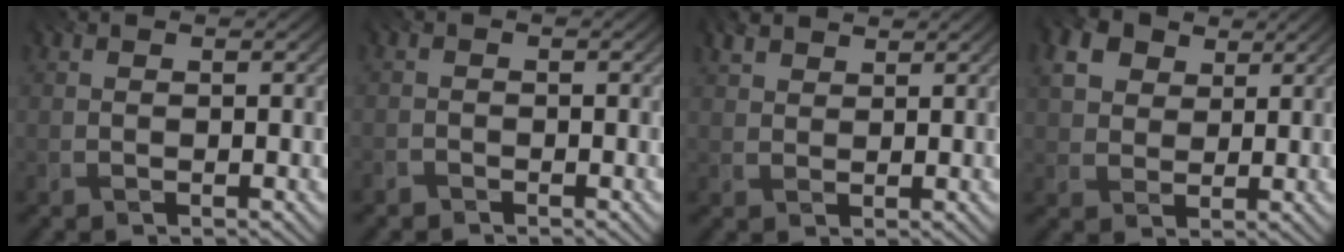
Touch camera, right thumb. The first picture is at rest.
{"total": 2.1, "force": [-2.0, 0.4, -0.3], "torque": [0.003, -0.002, -0.048]}
{"total": 2.6, "force": [2.2, 1.0, 1.0], "torque": [-0.028, 0.006, 0.043]}
{"total": 4.9, "force": [2.3, 3.6, 2.4], "torque": [-0.069, 0.004, 0.037]}